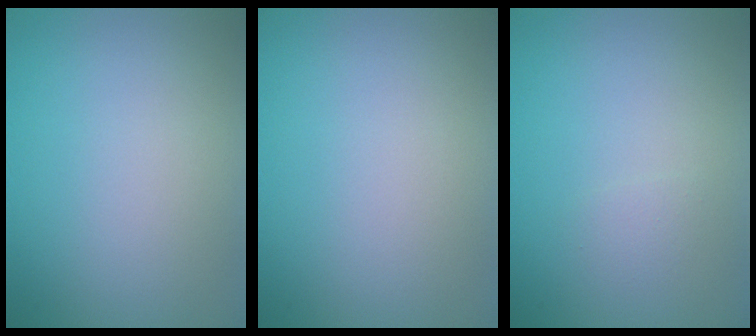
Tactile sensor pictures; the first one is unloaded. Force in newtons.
{"total": 0.0}
{"total": 0.7, "press": 0.7, "slide": 0.0}